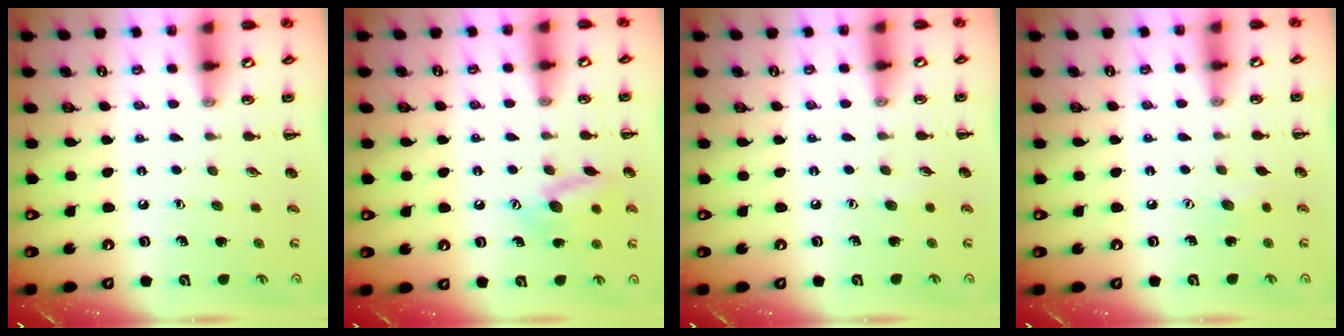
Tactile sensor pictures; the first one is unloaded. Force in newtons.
{"total": 11.9, "press": 11.9, "slide": 0.7}
{"total": 3.7, "press": 3.6, "slide": 0.9}
{"total": 3.3, "press": 3.2, "slide": 0.8}